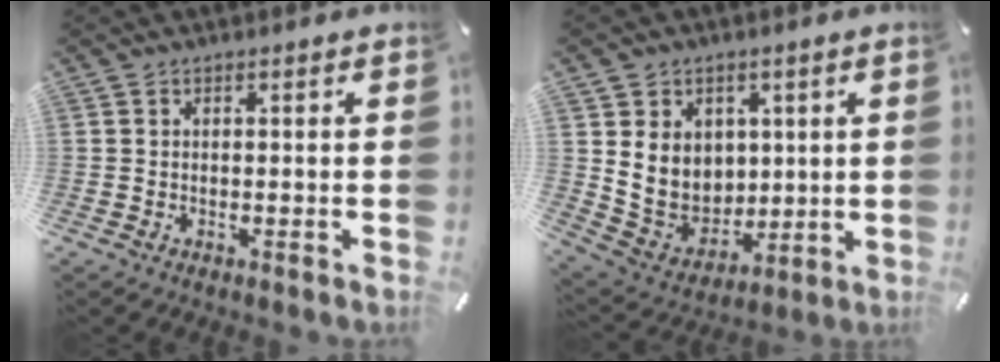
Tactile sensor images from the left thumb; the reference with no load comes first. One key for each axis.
{"total": 10.8, "fx": 3.3, "fy": 9.7, "fz": 3.3, "tx": -0.067, "ty": -0.029, "tz": 0.072}